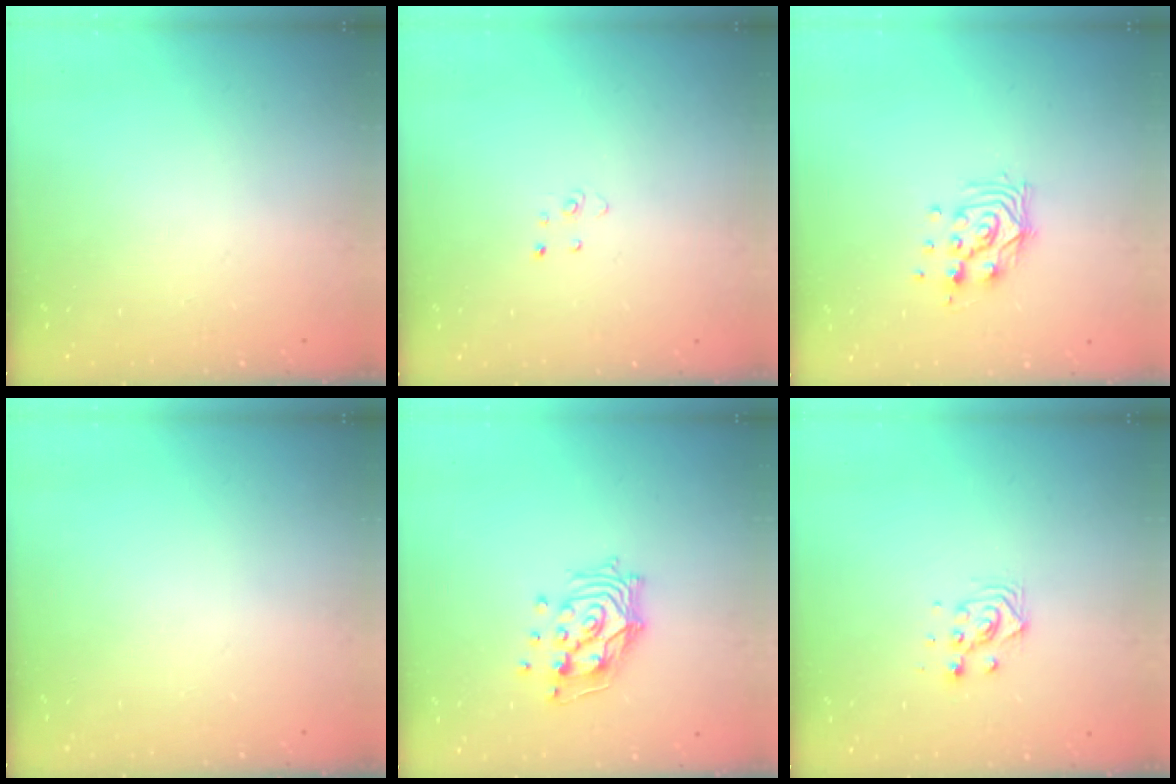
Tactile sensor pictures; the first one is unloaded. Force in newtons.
{"total": 2.7, "press": 2.7, "slide": 0.3}
{"total": 10.7, "press": 10.7, "slide": 0.7}
{"total": 0.0}
{"total": 12.3, "press": 12.2, "slide": 1.7}
{"total": 5.1, "press": 5.1, "slide": 0.1}